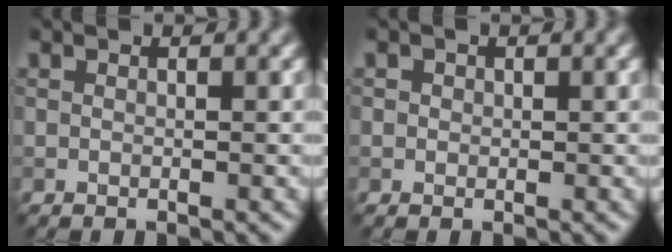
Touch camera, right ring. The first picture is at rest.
{"total": 0.7, "force": [0.2, 0.6, 0.1], "torque": [0.002, -0.002, -0.001]}